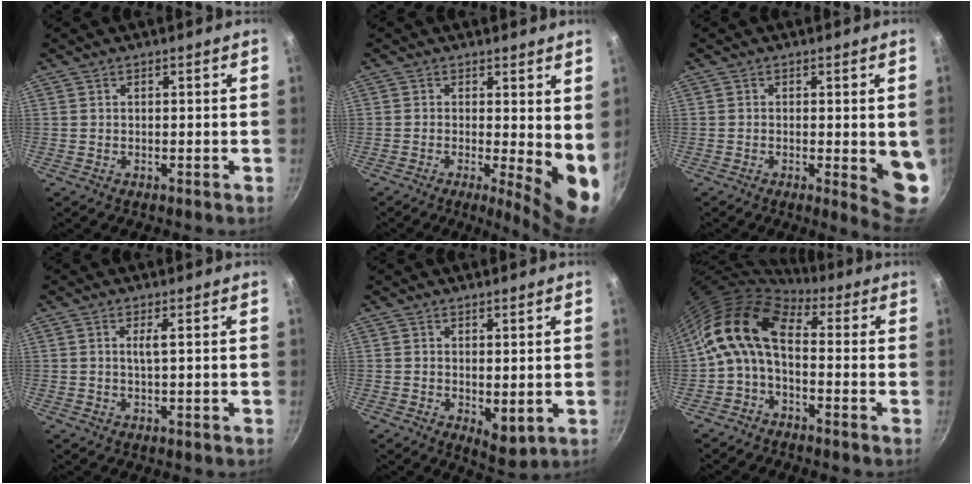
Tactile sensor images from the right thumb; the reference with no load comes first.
{"total": 8.4, "force": [0.0, 2.6, 8.0], "torque": [-0.099, -0.020, 0.002]}
{"total": 7.3, "force": [-0.7, 2.1, 6.9], "torque": [-0.075, -0.018, -0.008]}
{"total": 1.9, "force": [0.4, 0.1, 1.9], "torque": [-0.040, 0.000, 0.010]}
{"total": 4.7, "force": [0.6, 2.4, 4.0], "torque": [-0.049, -0.020, 0.013]}
{"total": 10.7, "force": [-0.4, 6.1, 8.7], "torque": [-0.157, 0.035, -0.025]}